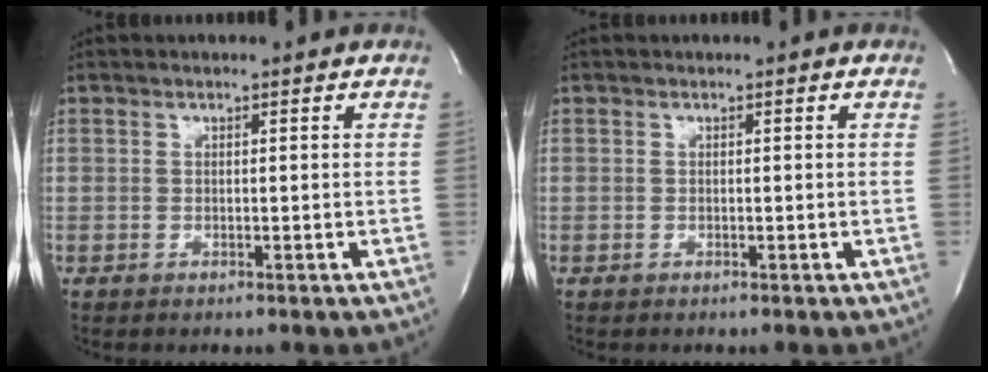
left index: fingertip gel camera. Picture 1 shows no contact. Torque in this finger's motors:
{"motor_torque": [0.00, 0.00, 0.00, 0.00]}